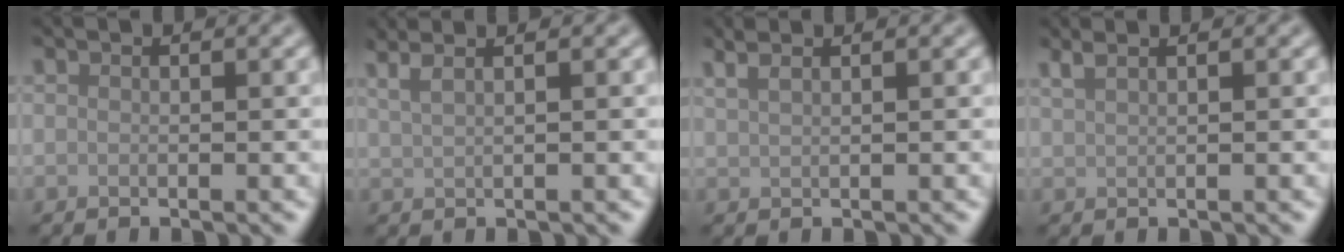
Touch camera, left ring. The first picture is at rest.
{"total": 4.5, "force": [2.9, 2.0, 2.8], "torque": [-0.032, 0.028, 0.021]}
{"total": 2.4, "force": [1.8, 0.9, 1.3], "torque": [-0.016, 0.006, 0.016]}
{"total": 1.8, "force": [1.5, 0.5, 1.0], "torque": [-0.015, 0.004, 0.023]}